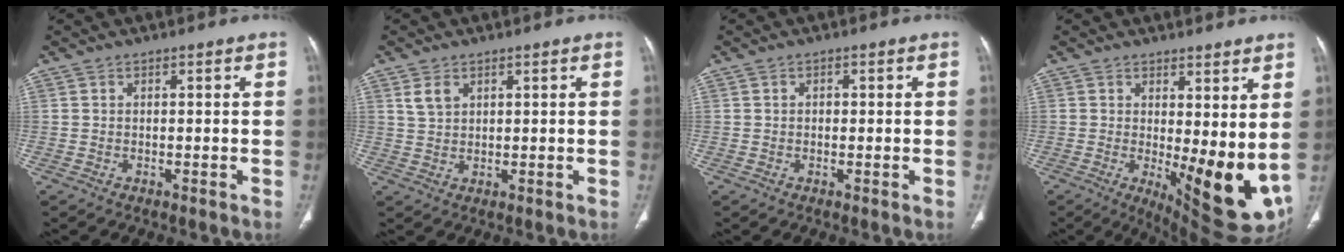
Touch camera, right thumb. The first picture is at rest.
{"total": 3.0, "force": [1.7, 1.9, 1.7], "torque": [-0.031, -0.003, 0.040]}
{"total": 0.9, "force": [0.2, 0.7, 0.5], "torque": [-0.006, 0.002, 0.002]}
{"total": 13.9, "force": [0.6, 5.1, 13.0], "torque": [-0.168, -0.038, 0.025]}